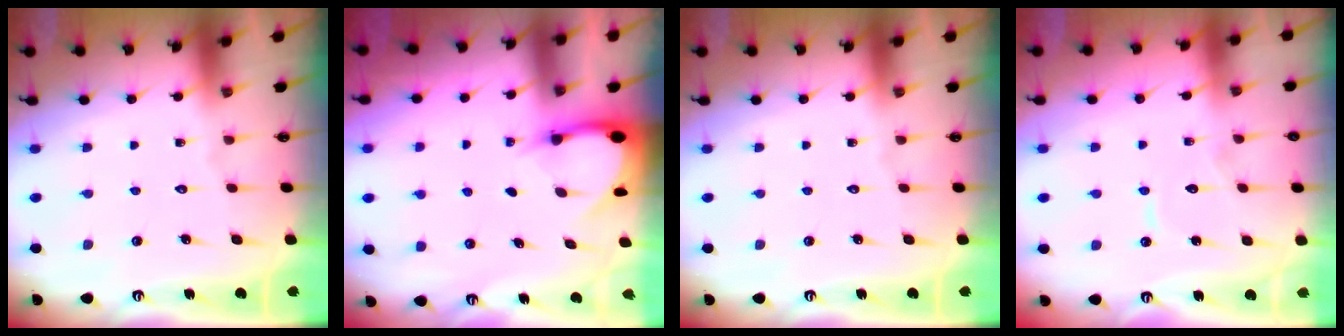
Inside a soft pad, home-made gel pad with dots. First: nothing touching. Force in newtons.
{"total": 3.4, "press": 3.4, "slide": 0.2}
{"total": 0.0}
{"total": 5.4, "press": 5.4, "slide": 0.4}